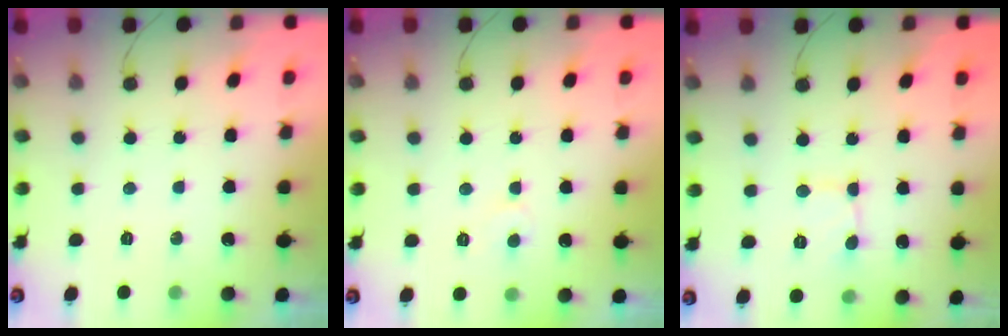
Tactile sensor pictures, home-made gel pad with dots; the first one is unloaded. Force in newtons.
{"total": 4.7, "press": 4.6, "slide": 0.4}
{"total": 1.9, "press": 1.9, "slide": 0.1}